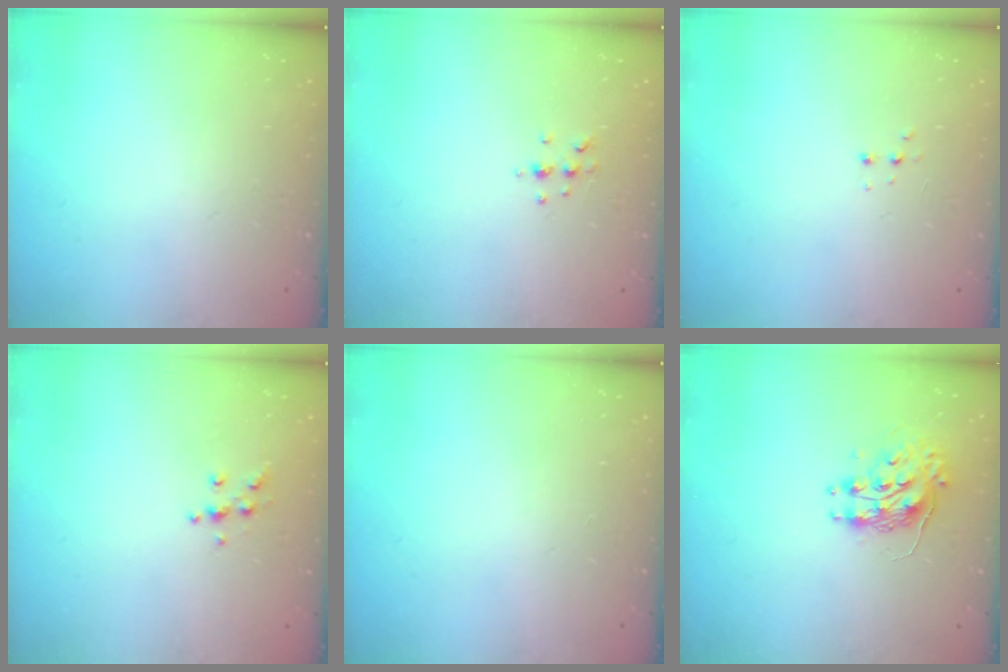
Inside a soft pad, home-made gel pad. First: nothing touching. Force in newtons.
{"total": 3.8, "press": 3.6, "slide": 1.1}
{"total": 2.7, "press": 2.7, "slide": 0.5}
{"total": 6.4, "press": 6.4, "slide": 0.5}
{"total": 0.0}
{"total": 9.0, "press": 9.0, "slide": 0.4}